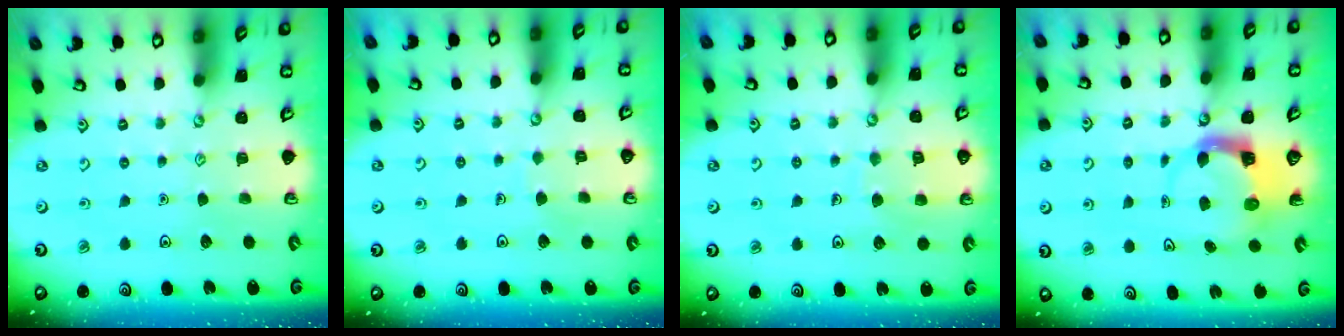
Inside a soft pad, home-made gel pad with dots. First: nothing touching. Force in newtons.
{"total": 2.2, "press": 2.2, "slide": 0.1}
{"total": 7.8, "press": 7.7, "slide": 0.5}
{"total": 3.9, "press": 3.8, "slide": 0.6}